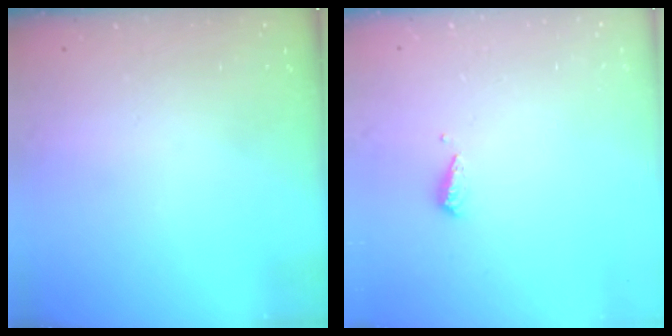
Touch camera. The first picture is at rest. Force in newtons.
{"total": 2.9, "press": 2.9, "slide": 0.4}